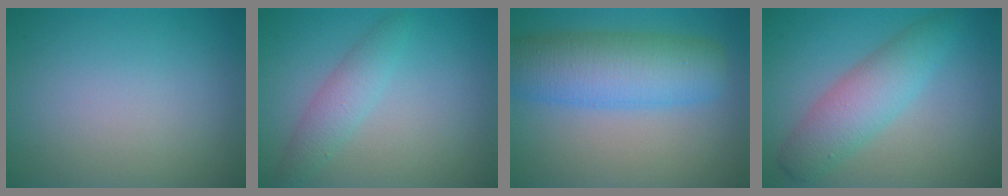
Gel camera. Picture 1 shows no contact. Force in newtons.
{"total": 2.4, "press": 2.4, "slide": 0.1}
{"total": 8.0, "press": 8.0, "slide": 0.1}
{"total": 4.5, "press": 4.5, "slide": 0.1}